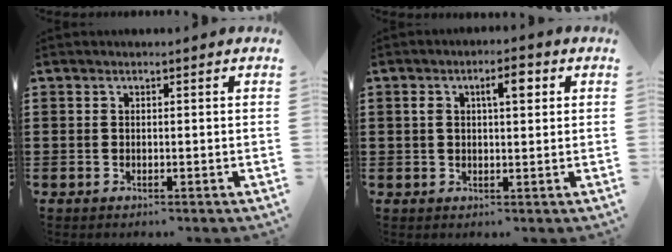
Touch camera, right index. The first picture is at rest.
{"total": 4.2, "force": [1.3, 1.5, 3.7], "torque": [-0.053, 0.003, 0.013]}